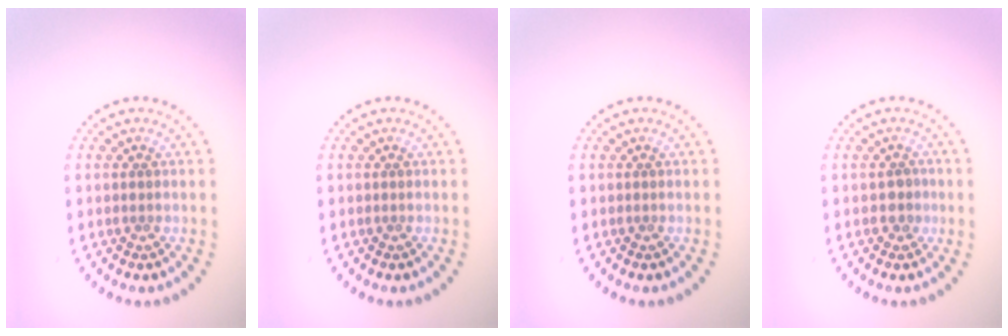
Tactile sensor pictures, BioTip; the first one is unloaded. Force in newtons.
{"total": 0.0}
{"total": 0.0}
{"total": 1.2, "press": 1.1, "slide": 0.5}